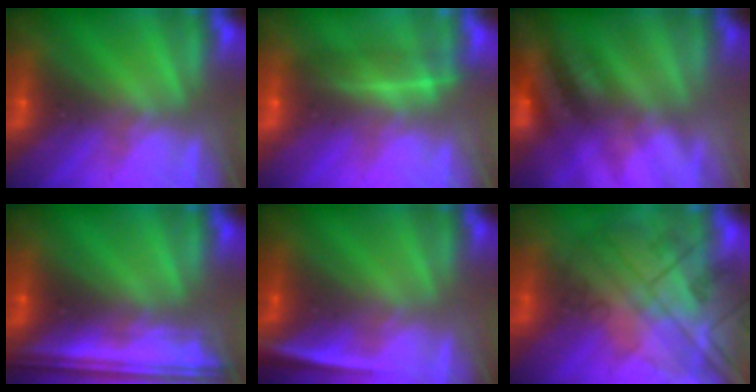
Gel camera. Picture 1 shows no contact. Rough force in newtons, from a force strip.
{"total": 2.0}
{"total": 2.9}
{"total": 7.0}
{"total": 2.4}
{"total": 10.8}